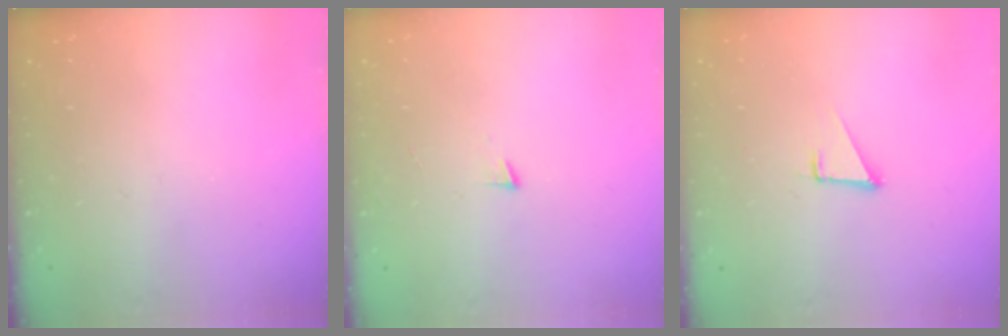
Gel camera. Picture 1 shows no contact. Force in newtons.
{"total": 4.0, "press": 3.9, "slide": 0.4}
{"total": 1.9, "press": 1.9, "slide": 0.1}